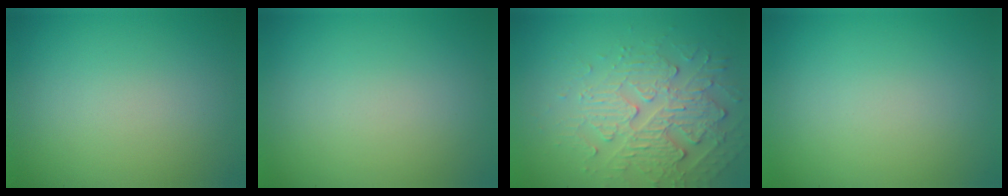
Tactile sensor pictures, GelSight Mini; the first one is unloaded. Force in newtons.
{"total": 0.0}
{"total": 3.9, "press": 3.5, "slide": 1.8}
{"total": 0.0}